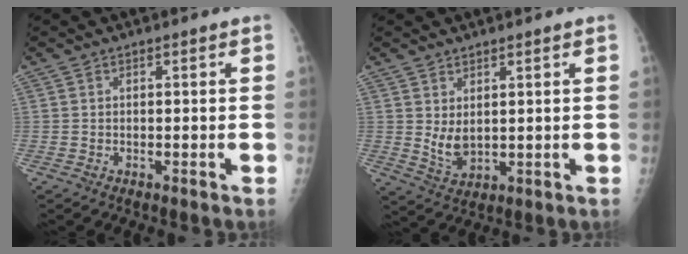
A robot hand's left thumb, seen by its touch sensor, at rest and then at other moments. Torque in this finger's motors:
{"motor_torque": [0.96, 0.76, 0.51, -0.37, 0.01]}